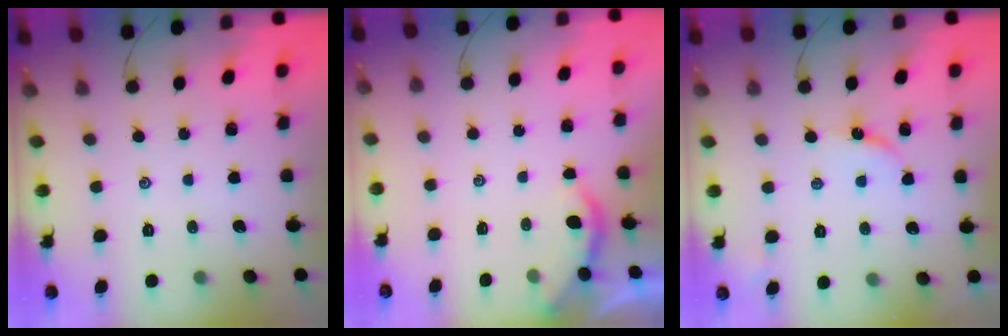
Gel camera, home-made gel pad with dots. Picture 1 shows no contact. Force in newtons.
{"total": 1.9, "press": 1.9, "slide": 0.4}
{"total": 4.5, "press": 4.5, "slide": 0.5}